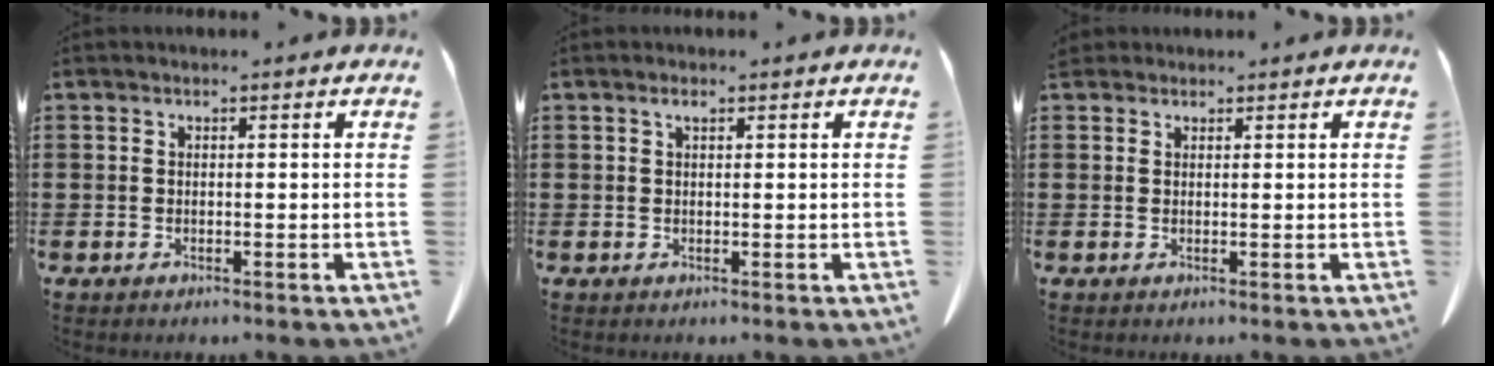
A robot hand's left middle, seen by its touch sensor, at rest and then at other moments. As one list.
[{"total": 1.0, "force": [0.5, 0.3, 0.8], "torque": [-0.017, 0.003, 0.008]}, {"total": 1.2, "force": [1.1, 0.5, 0.1], "torque": [-0.006, 0.004, 0.022]}]